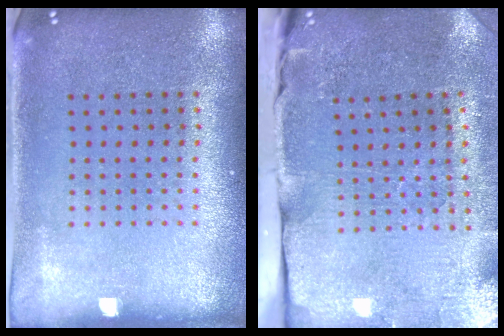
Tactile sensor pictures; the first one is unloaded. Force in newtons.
{"total": 3.8, "press": 3.4, "slide": 1.7}